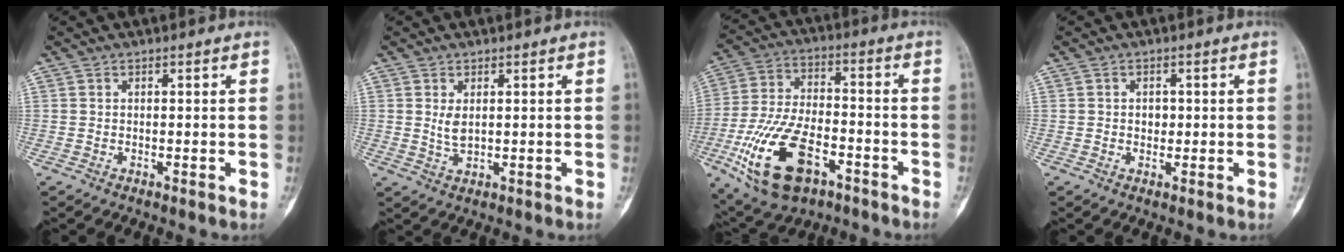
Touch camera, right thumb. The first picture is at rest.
{"total": 2.8, "force": [0.7, 1.3, 2.4], "torque": [-0.044, -0.006, 0.020]}
{"total": 18.8, "force": [-8.1, 9.7, 13.9], "torque": [-0.263, 0.031, -0.135]}
{"total": 1.8, "force": [0.1, 1.5, 1.1], "torque": [-0.003, 0.004, 0.002]}